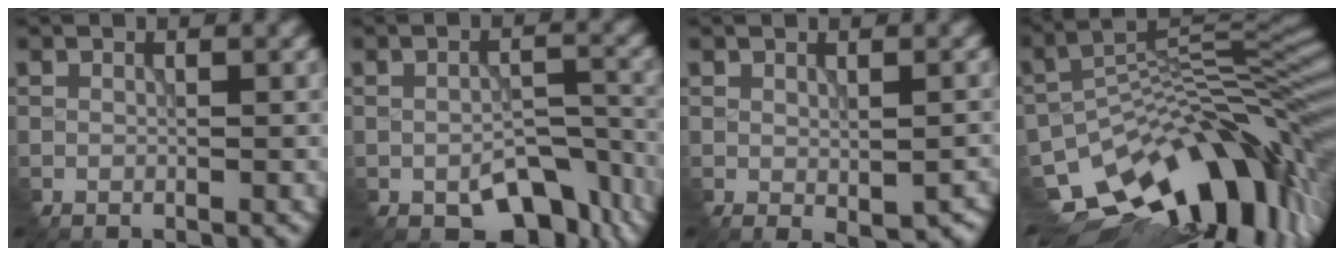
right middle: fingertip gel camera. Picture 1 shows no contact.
{"total": 5.9, "force": [-3.6, 3.2, 3.5], "torque": [-0.047, -0.009, -0.047]}
{"total": 2.7, "force": [-0.7, 1.2, 2.2], "torque": [-0.034, -0.012, -0.002]}
{"total": 14.0, "force": [-7.2, 7.0, 9.8], "torque": [-0.159, -0.006, -0.117]}